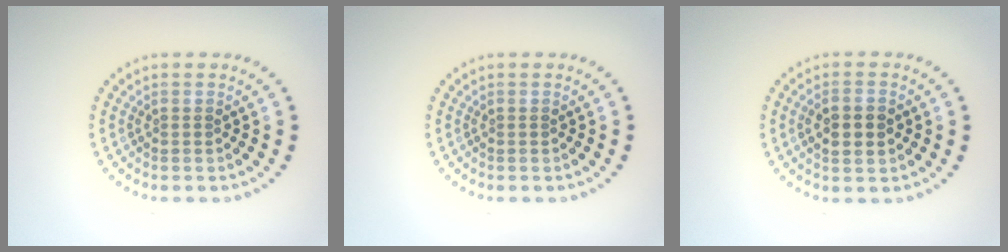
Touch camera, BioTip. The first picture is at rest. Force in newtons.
{"total": 0.0}
{"total": 2.8, "press": 2.8, "slide": 0.2}